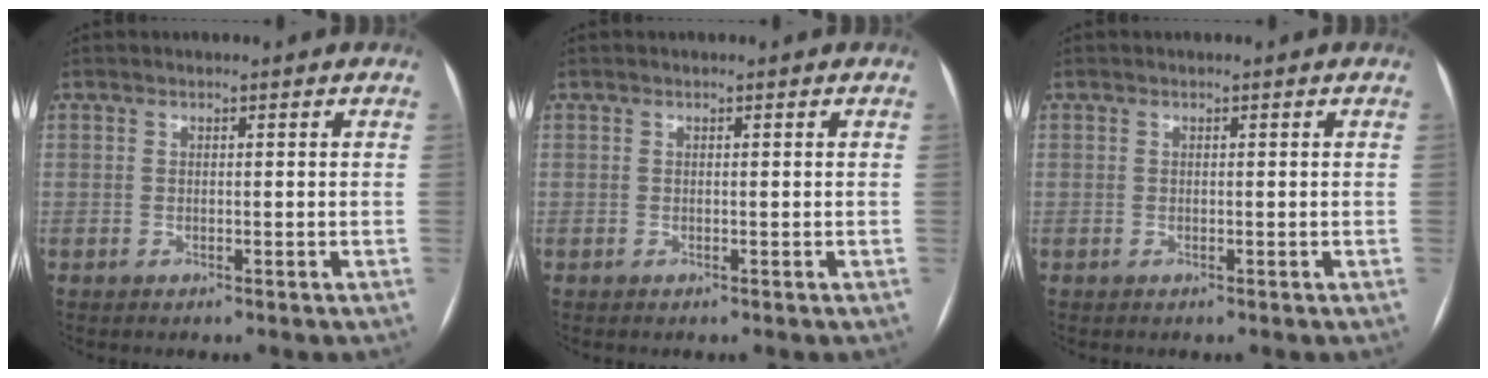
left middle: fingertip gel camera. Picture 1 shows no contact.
{"total": 0.0}
{"total": 0.0}